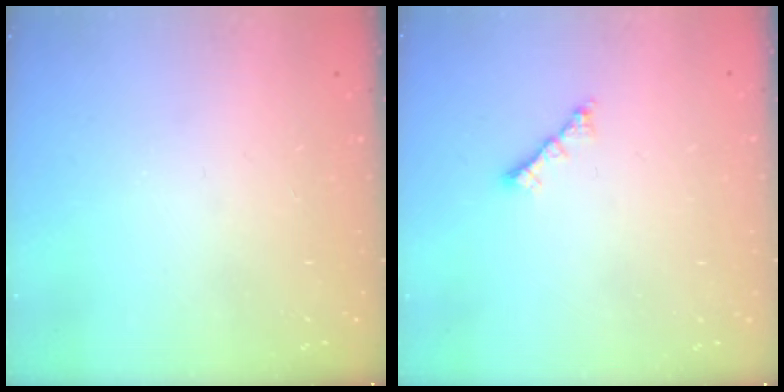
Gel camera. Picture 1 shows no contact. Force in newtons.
{"total": 1.8, "press": 1.7, "slide": 0.6}